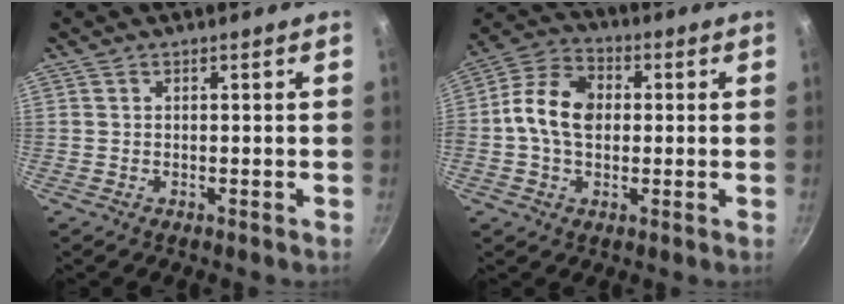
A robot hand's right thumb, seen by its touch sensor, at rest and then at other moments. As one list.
[{"total": 11.5, "force": [0.3, 8.3, 8.0], "torque": [-0.126, 0.024, -0.014]}]